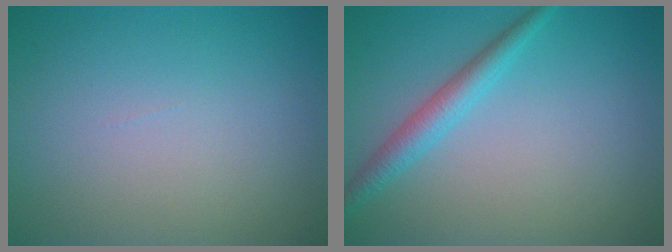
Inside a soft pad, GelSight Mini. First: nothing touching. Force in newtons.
{"total": 2.6, "press": 2.6, "slide": 0.1}